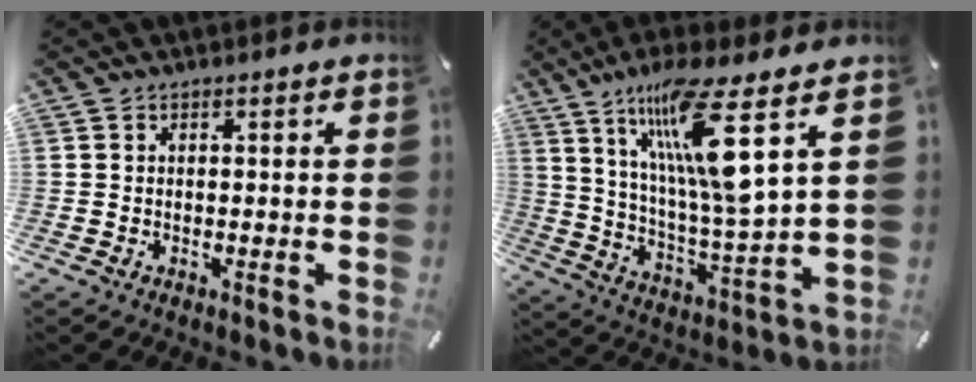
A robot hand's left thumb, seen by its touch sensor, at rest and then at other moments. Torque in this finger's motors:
{"motor_torque": [2.50, 2.51, 1.42, -1.35, 0.59]}